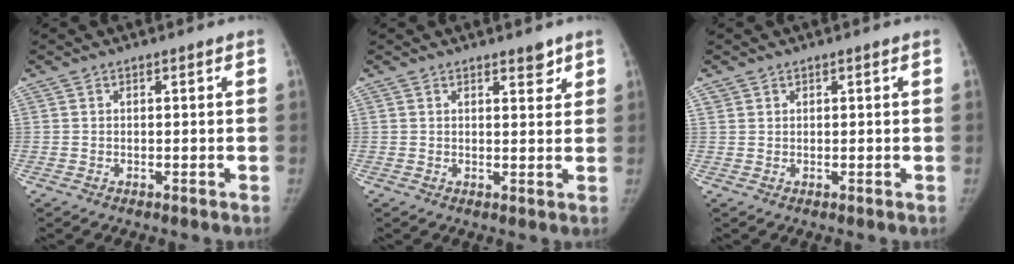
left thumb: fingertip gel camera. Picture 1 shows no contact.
{"total": 2.8, "force": [2.0, 1.1, 1.6], "torque": [-0.010, -0.013, 0.027]}
{"total": 0.7, "force": [0.4, 0.5, -0.3], "torque": [0.017, -0.002, 0.004]}